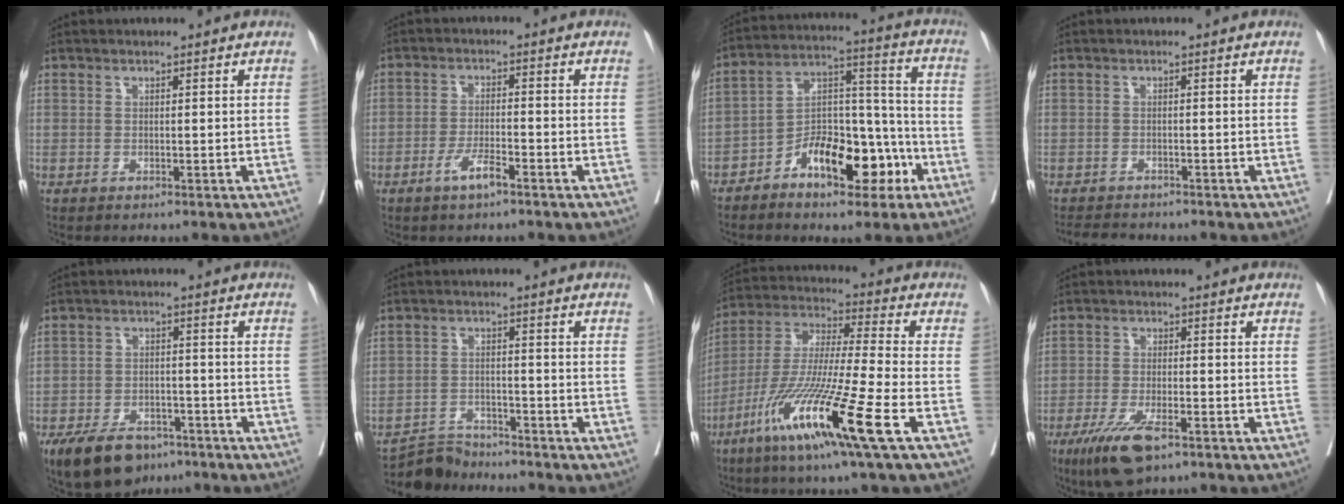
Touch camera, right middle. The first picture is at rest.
{"total": 4.0, "force": [-2.5, 0.6, 3.1], "torque": [-0.061, -0.002, -0.046]}
{"total": 13.0, "force": [-7.0, 5.5, 9.5], "torque": [-0.165, 0.030, -0.110]}
{"total": 4.6, "force": [-4.3, 1.1, 1.2], "torque": [-0.015, -0.010, -0.068]}
{"total": 10.1, "force": [-7.2, 5.1, 4.9], "torque": [-0.081, -0.003, -0.116]}
{"total": 4.6, "force": [-4.4, 0.7, -1.1], "torque": [0.019, 0.001, -0.079]}
{"total": 18.6, "force": [-8.8, -0.7, 16.4], "torque": [-0.352, -0.049, -0.171]}
{"total": 7.9, "force": [-4.9, 2.0, 5.8], "torque": [-0.112, -0.016, -0.084]}